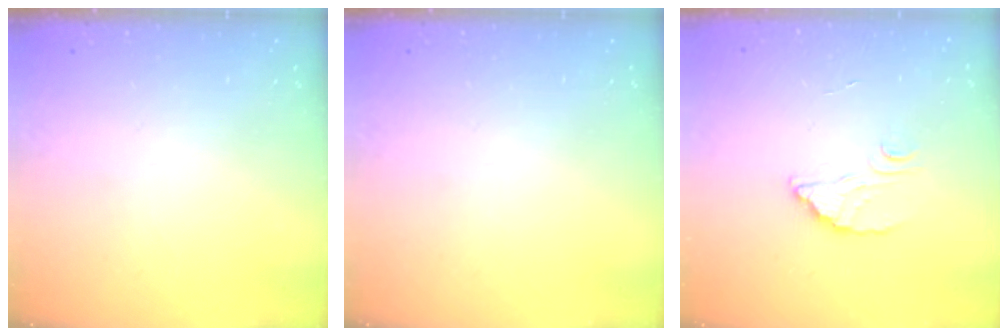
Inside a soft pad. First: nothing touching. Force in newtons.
{"total": 0.0}
{"total": 2.1, "press": 2.1, "slide": 0.1}